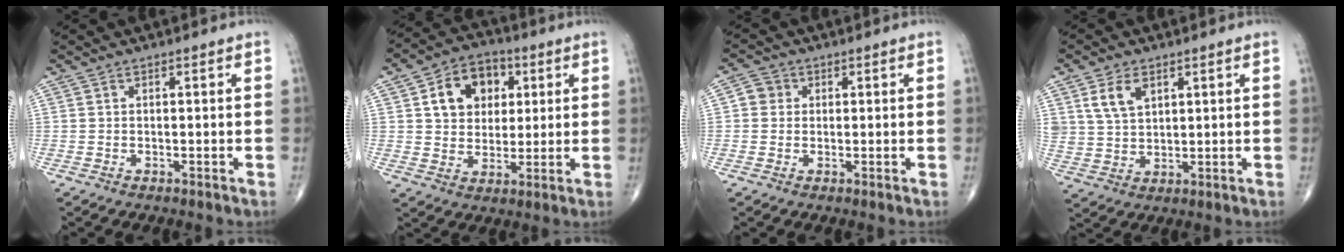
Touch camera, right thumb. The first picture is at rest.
{"total": 11.7, "force": [3.5, 9.0, 6.7], "torque": [-0.069, -0.001, 0.056]}
{"total": 3.5, "force": [0.6, 3.3, 1.0], "torque": [0.003, 0.004, 0.004]}
{"total": 6.7, "force": [3.1, 4.3, 4.1], "torque": [-0.068, -0.012, 0.065]}